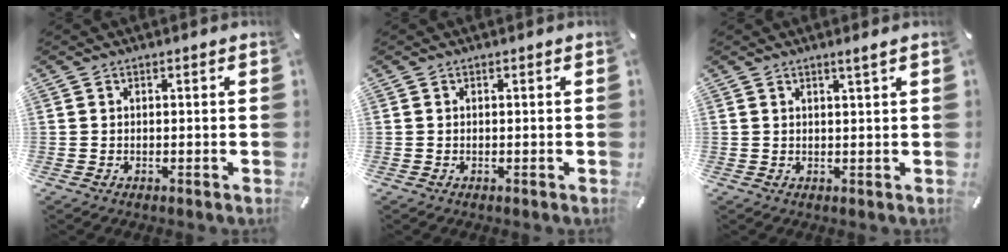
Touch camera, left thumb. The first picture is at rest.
{"total": 0.0}
{"total": 1.8, "force": [1.3, -0.1, 1.3], "torque": [-0.026, -0.002, 0.022]}